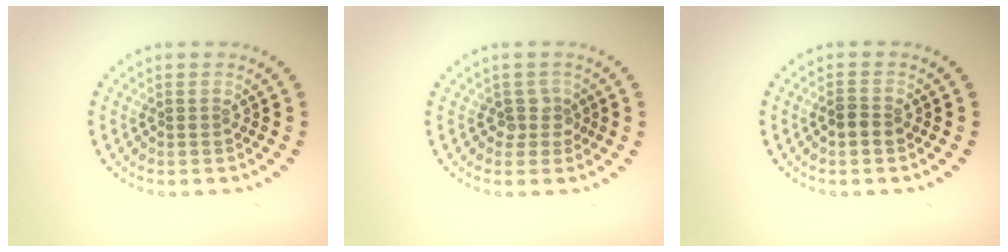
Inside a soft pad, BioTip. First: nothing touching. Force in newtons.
{"total": 1.8, "press": 1.4, "slide": 1.2}
{"total": 1.6, "press": 1.5, "slide": 0.3}